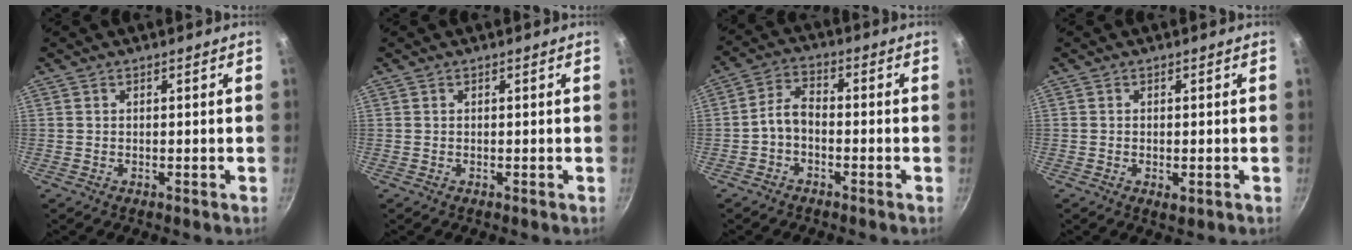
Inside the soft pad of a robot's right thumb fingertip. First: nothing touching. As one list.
[{"total": 0.0}, {"total": 4.6, "force": [-1.8, 2.7, 3.2], "torque": [-0.060, 0.032, -0.040]}, {"total": 1.9, "force": [-0.5, 0.9, 1.6], "torque": [-0.026, -0.006, -0.006]}]